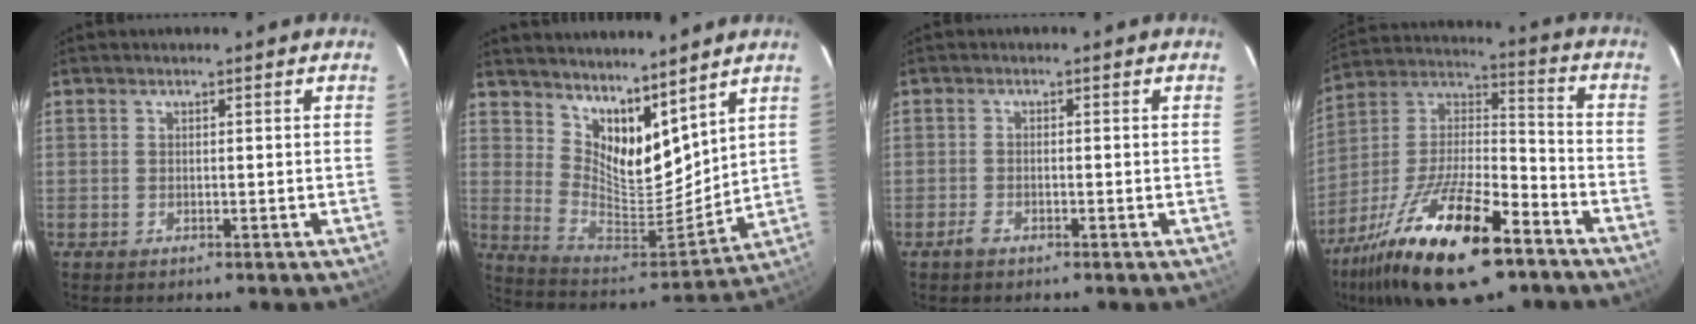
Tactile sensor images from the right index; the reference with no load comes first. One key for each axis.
{"total": 14.0, "fx": 10.5, "fy": 6.0, "fz": 7.1, "tx": -0.128, "ty": -0.014, "tz": 0.201}
{"total": 2.0, "fx": -1.3, "fy": 0.7, "fz": 1.3, "tx": -0.032, "ty": 0.001, "tz": -0.027}
{"total": 24.1, "fx": -14.4, "fy": 8.5, "fz": 17.4, "tx": -0.334, "ty": -0.017, "tz": -0.250}